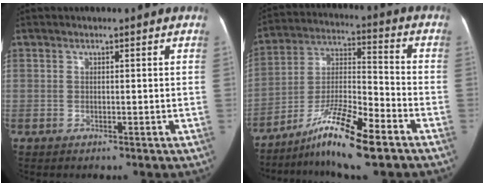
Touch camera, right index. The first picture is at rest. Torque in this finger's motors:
{"motor_torque": [1.17, -0.97, 0.31, 0.07]}